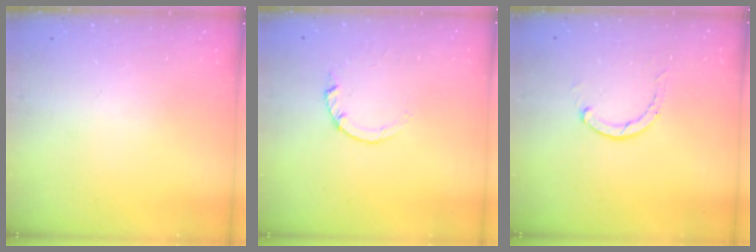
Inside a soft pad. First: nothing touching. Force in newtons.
{"total": 0.9, "press": 0.8, "slide": 0.2}
{"total": 2.8, "press": 2.8, "slide": 0.5}